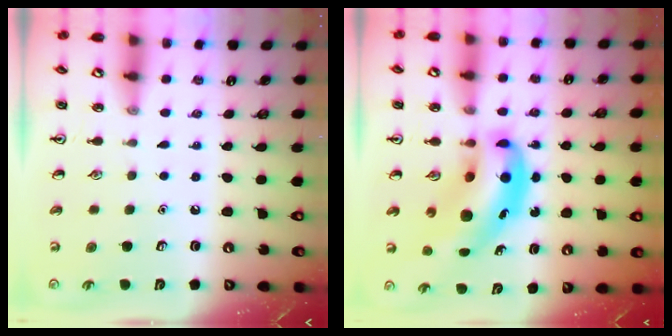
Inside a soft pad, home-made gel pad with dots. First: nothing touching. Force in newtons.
{"total": 12.8, "press": 12.3, "slide": 3.8}